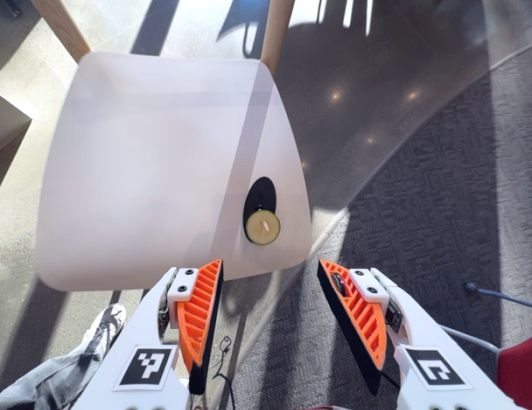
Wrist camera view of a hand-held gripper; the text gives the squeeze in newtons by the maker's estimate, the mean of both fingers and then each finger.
{"total": 0.0}